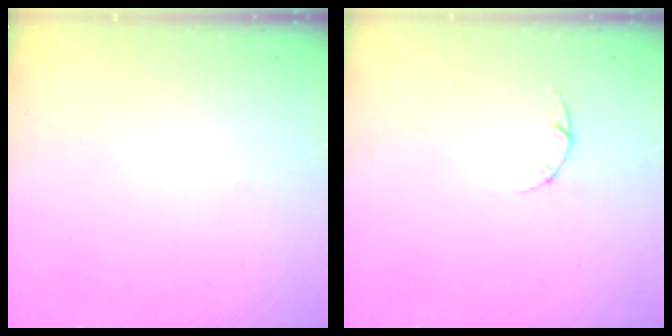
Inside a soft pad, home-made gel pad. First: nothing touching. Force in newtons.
{"total": 3.0, "press": 3.0, "slide": 0.4}